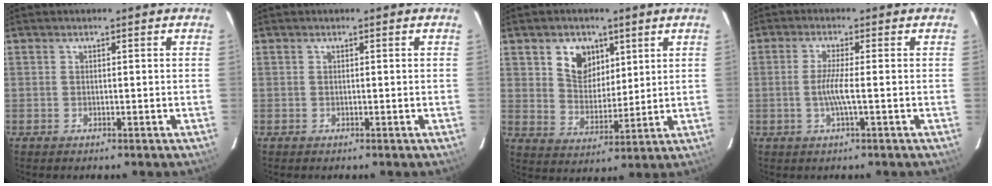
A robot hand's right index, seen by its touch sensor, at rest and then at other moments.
{"total": 0.0}
{"total": 8.5, "force": [4.2, 6.2, 4.1], "torque": [-0.071, 0.006, 0.080]}
{"total": 3.9, "force": [-0.9, -0.4, 3.8], "torque": [-0.076, -0.006, -0.018]}